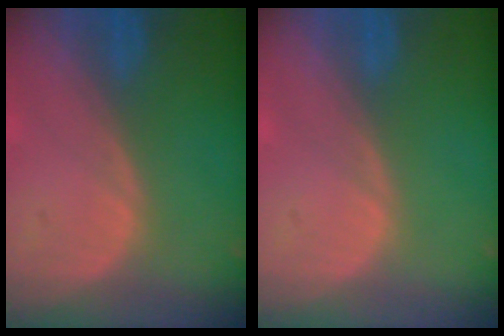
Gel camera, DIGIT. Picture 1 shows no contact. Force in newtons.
{"total": 0.0}